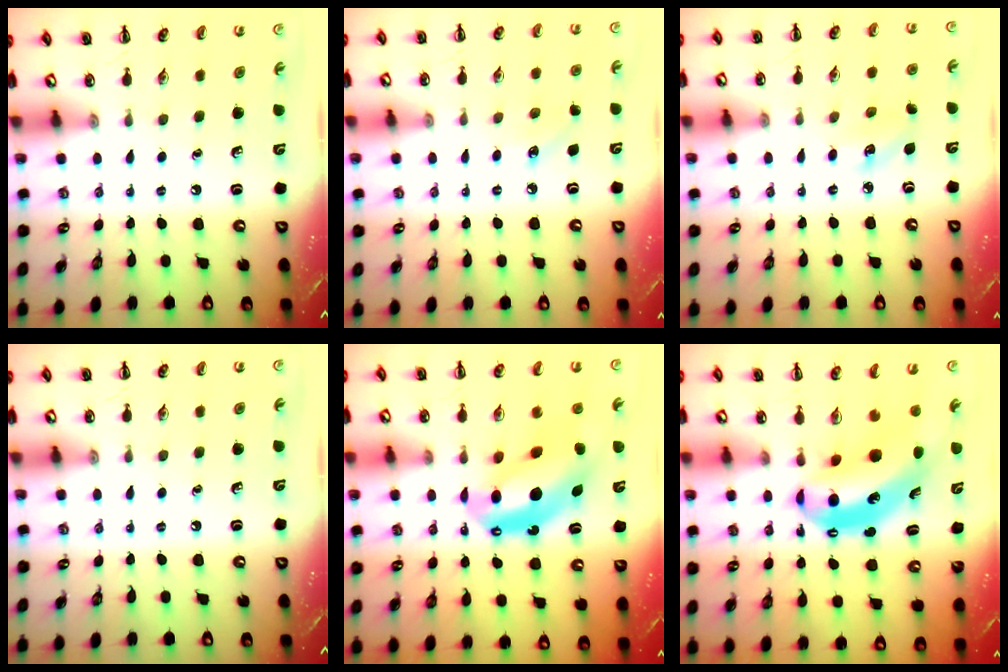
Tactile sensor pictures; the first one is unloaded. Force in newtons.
{"total": 5.6, "press": 5.4, "slide": 1.6}
{"total": 3.8, "press": 3.6, "slide": 0.9}
{"total": 0.0}
{"total": 12.6, "press": 12.2, "slide": 3.3}
{"total": 8.5, "press": 8.2, "slide": 2.2}